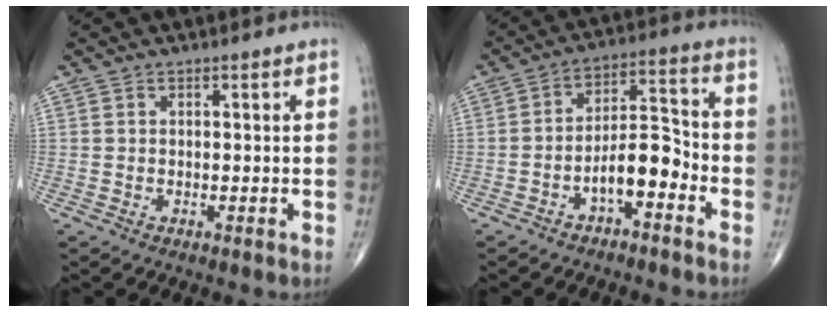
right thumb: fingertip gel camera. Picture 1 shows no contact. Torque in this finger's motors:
{"motor_torque": [1.20, 1.05, 0.69, -0.60, 0.01]}